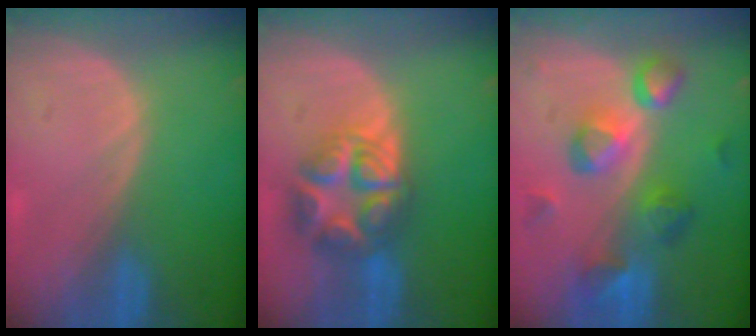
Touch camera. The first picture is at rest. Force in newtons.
{"total": 8.0, "press": 8.0, "slide": 0.5}
{"total": 9.4, "press": 8.3, "slide": 4.4}